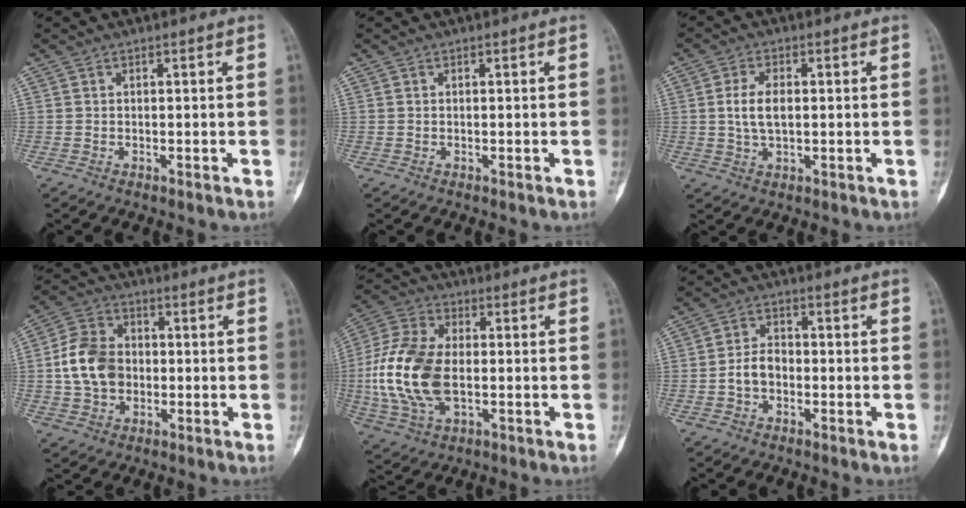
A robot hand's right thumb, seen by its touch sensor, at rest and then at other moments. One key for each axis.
{"total": 0.0}
{"total": 5.7, "fx": 0.4, "fy": 3.0, "fz": 4.8, "tx": -0.099, "ty": 0.003, "tz": 0.008}
{"total": 10.8, "fx": -0.6, "fy": 8.3, "fz": 7.0, "tx": -0.116, "ty": 0.019, "tz": -0.016}
{"total": 17.5, "fx": -1.4, "fy": 10.3, "fz": 14.1, "tx": -0.302, "ty": 0.009, "tz": -0.024}
{"total": 4.6, "fx": -1.3, "fy": 3.2, "fz": 3.0, "tx": -0.049, "ty": 0.020, "tz": -0.028}